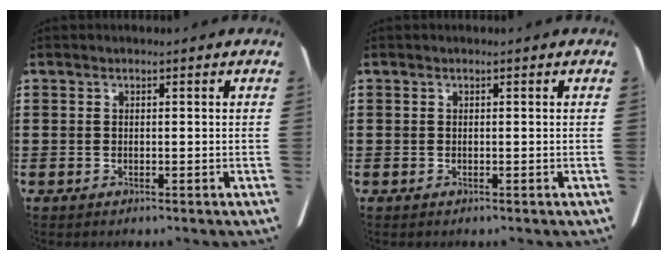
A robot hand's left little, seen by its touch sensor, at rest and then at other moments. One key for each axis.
{"total": 0.0}